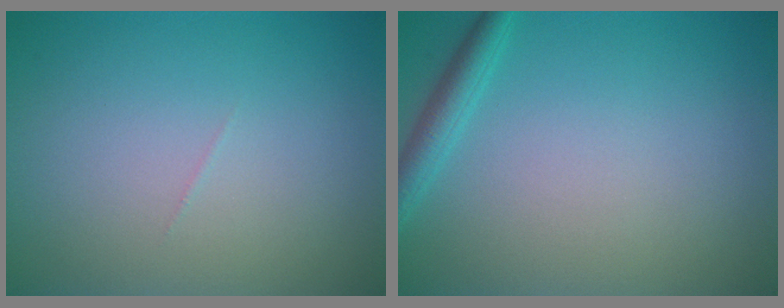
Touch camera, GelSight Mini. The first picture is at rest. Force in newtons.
{"total": 2.1, "press": 2.0, "slide": 0.2}